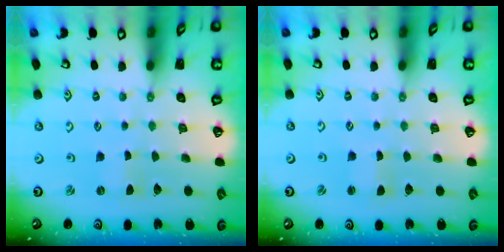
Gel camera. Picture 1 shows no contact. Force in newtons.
{"total": 0.7, "press": 0.7, "slide": 0.2}